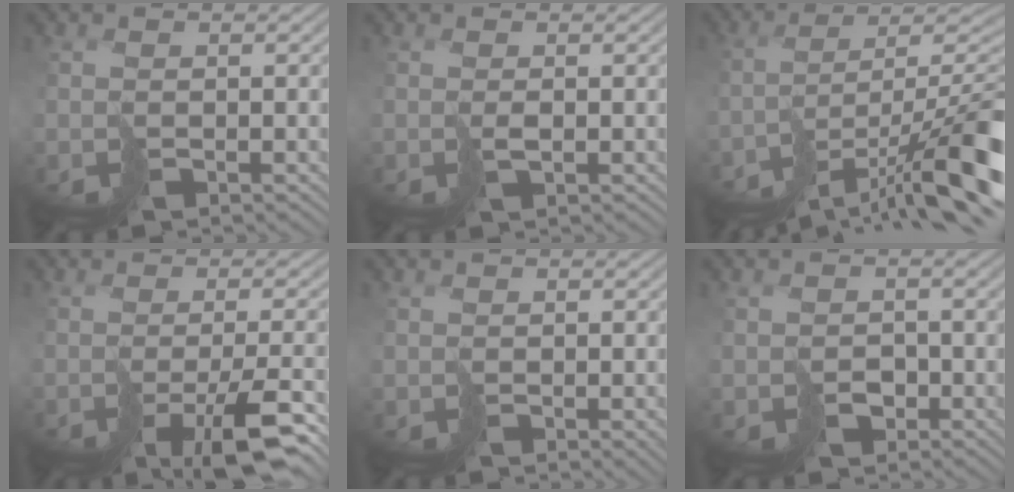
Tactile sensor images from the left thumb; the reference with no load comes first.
{"total": 0.8, "force": [0.1, 0.2, 0.8], "torque": [-0.014, 0.000, 0.002]}
{"total": 15.2, "force": [-8.5, 4.5, 11.7], "torque": [-0.183, -0.008, -0.148]}
{"total": 9.1, "force": [-4.9, 2.0, 7.4], "torque": [-0.109, -0.009, -0.082]}
{"total": 2.0, "force": [-1.0, 0.7, 1.5], "torque": [-0.023, -0.003, -0.011]}
{"total": 1.8, "force": [-0.9, 1.4, 0.8], "torque": [-0.008, -0.002, -0.014]}